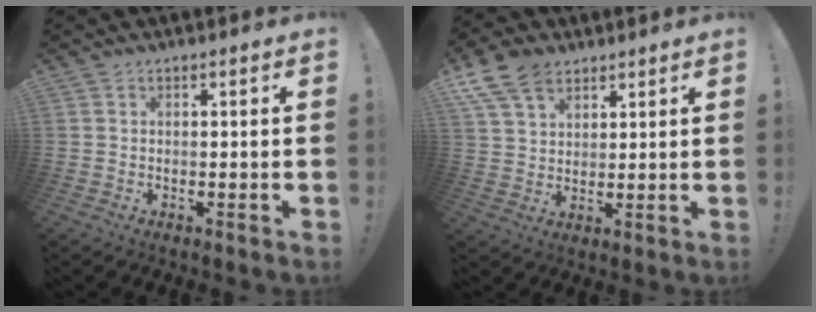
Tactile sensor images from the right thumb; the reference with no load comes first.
{"total": 11.1, "force": [6.9, 7.1, 5.1], "torque": [-0.093, -0.028, 0.139]}